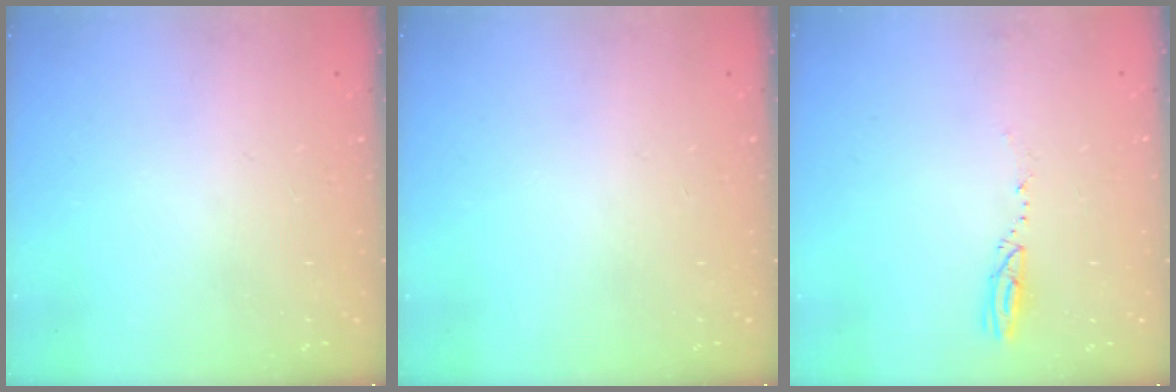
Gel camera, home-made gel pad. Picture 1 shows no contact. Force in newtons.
{"total": 0.0}
{"total": 2.9, "press": 2.9, "slide": 0.4}